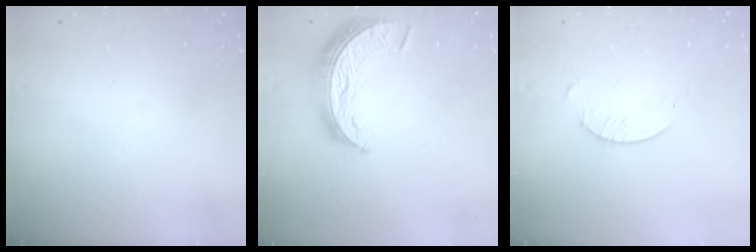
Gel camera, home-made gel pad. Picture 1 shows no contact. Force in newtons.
{"total": 10.5, "press": 10.5, "slide": 0.5}
{"total": 2.1, "press": 2.1, "slide": 0.3}